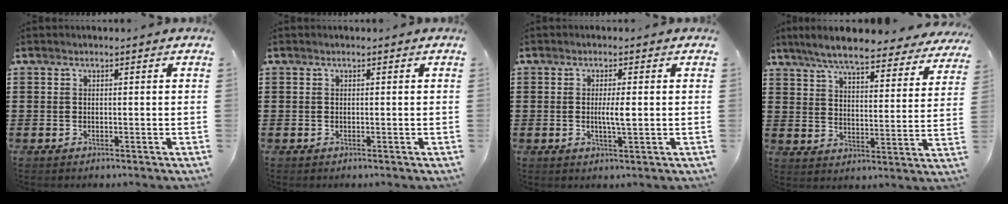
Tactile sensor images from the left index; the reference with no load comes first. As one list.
[{"total": 0.0}, {"total": 3.0, "force": [0.1, 0.4, 3.0], "torque": [-0.055, -0.005, 0.000]}, {"total": 7.6, "force": [6.9, 0.4, 3.2], "torque": [-0.090, -0.037, 0.119]}]